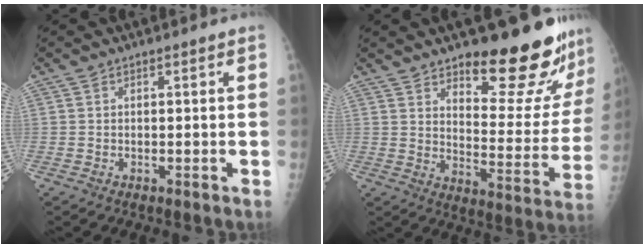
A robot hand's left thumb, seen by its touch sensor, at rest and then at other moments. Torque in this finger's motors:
{"motor_torque": [0.42, 0.47, 0.10, -0.39, 0.12]}